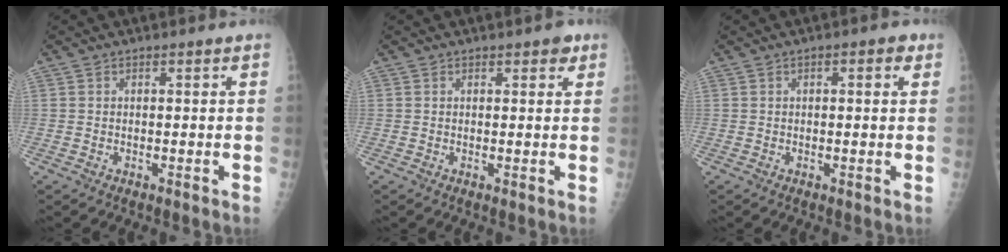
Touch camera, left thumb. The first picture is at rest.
{"total": 1.9, "force": [1.1, 1.0, 1.2], "torque": [-0.003, -0.002, 0.011]}
{"total": 2.7, "force": [0.9, 1.1, 2.3], "torque": [-0.026, 0.004, 0.006]}